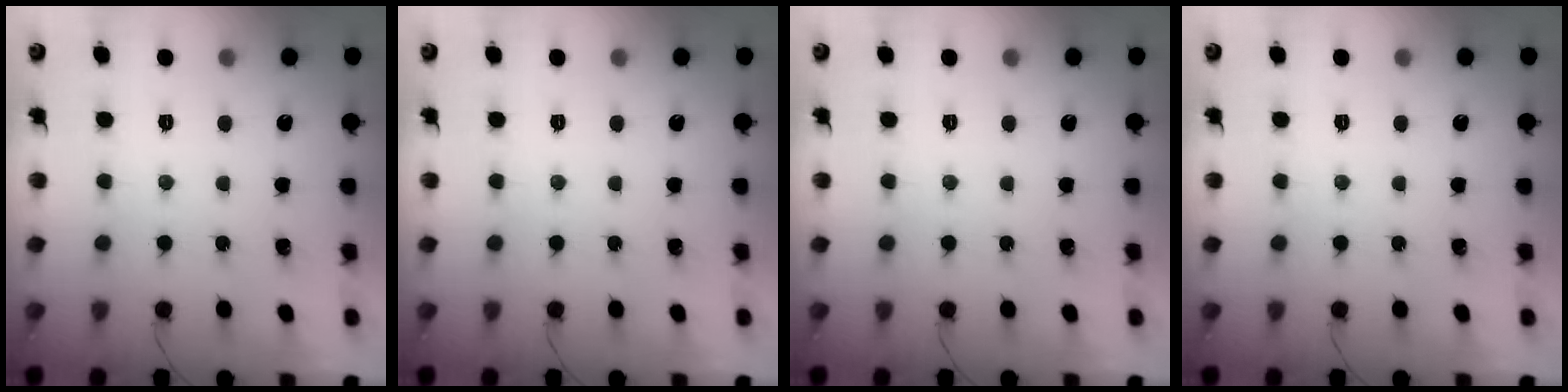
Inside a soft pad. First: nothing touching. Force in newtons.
{"total": 0.0}
{"total": 0.0}
{"total": 0.0}